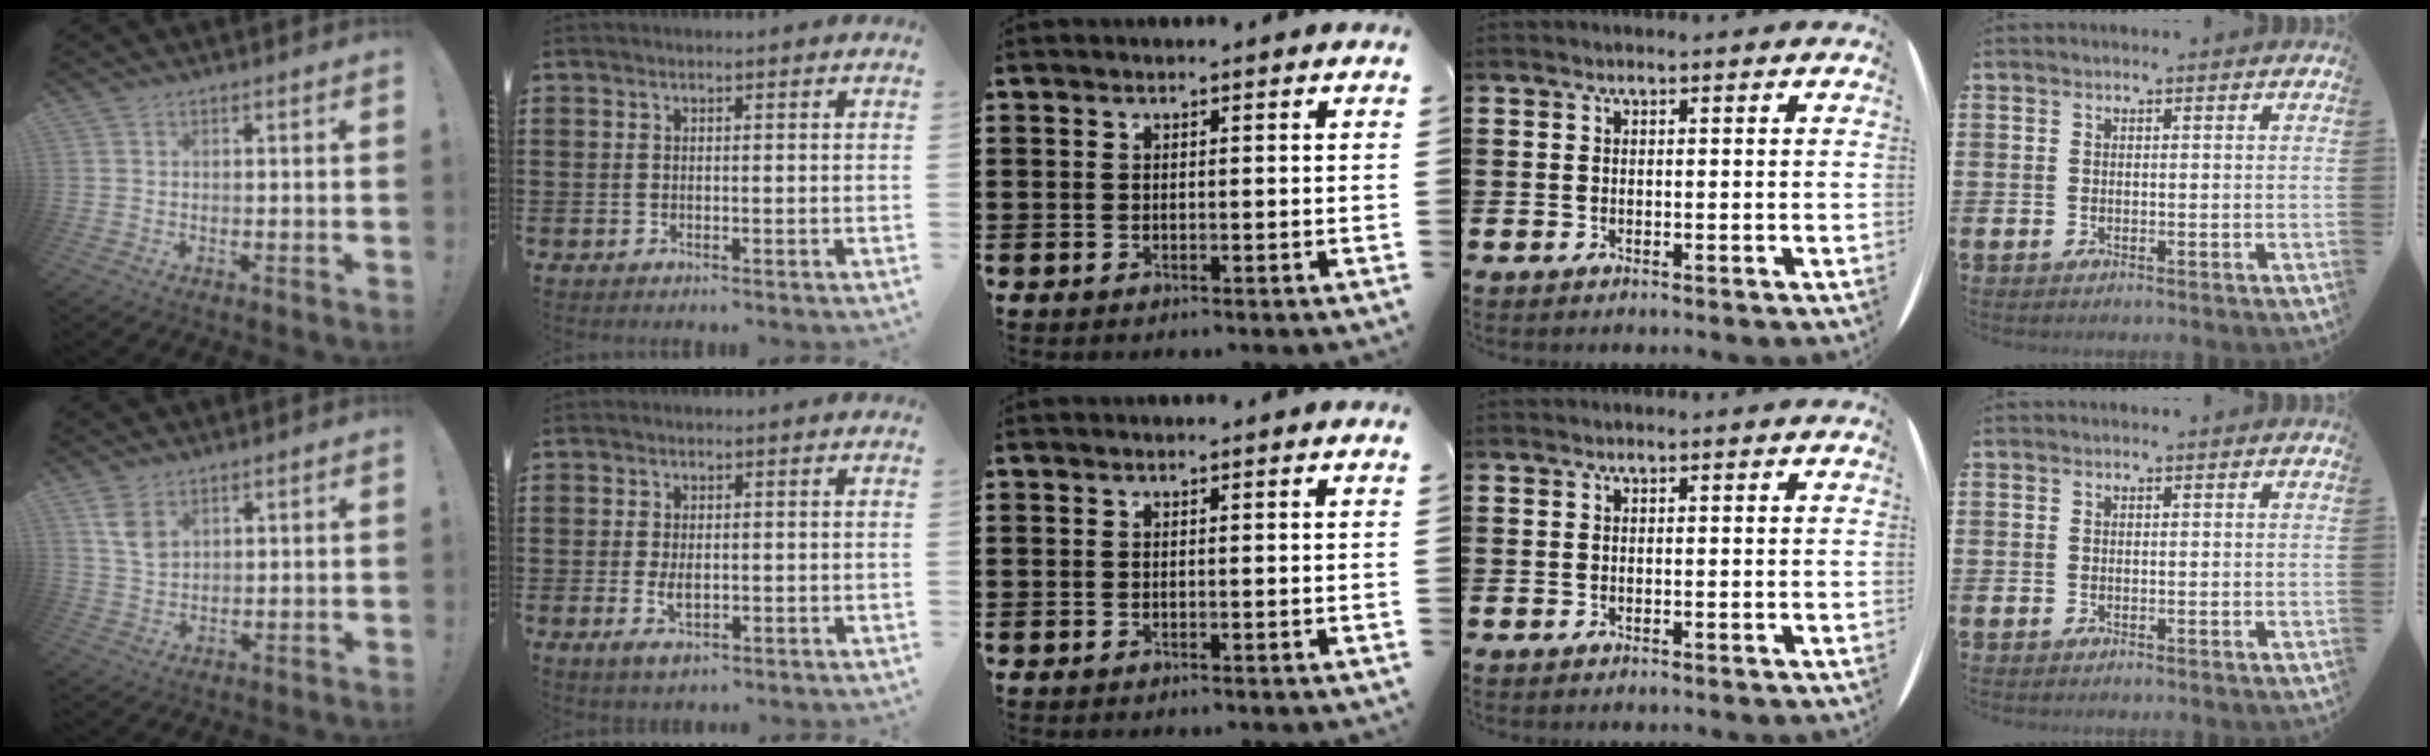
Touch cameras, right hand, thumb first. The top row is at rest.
{"thumb": {"total": 5.7, "force": [3.0, 3.3, 3.4], "torque": [-0.042, -0.017, 0.054]}, "index": {"total": 3.1, "force": [-0.5, 1.4, 2.7], "torque": [-0.059, -0.003, -0.010]}}